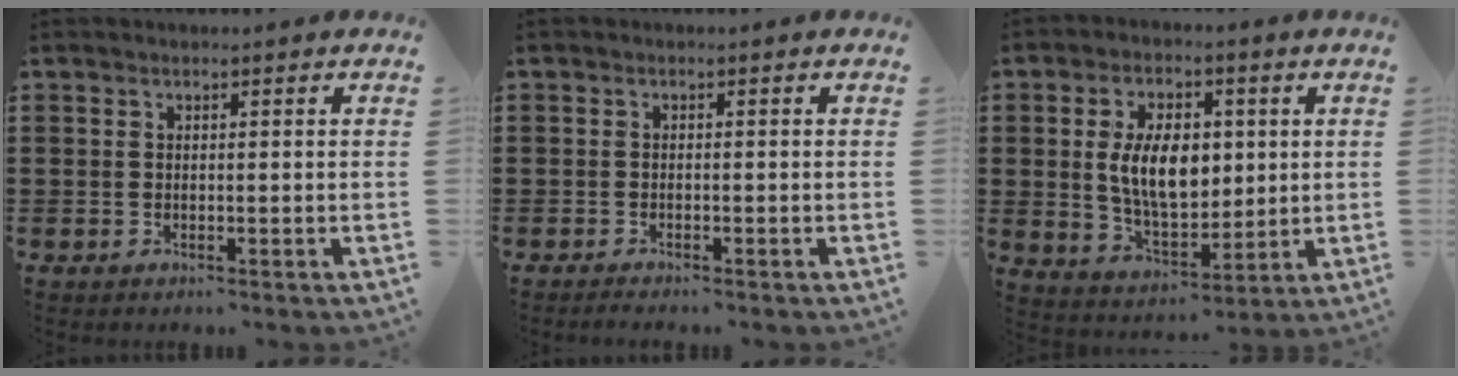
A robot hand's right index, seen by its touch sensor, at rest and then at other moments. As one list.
[{"total": 0.8, "force": [-0.8, 0.0, 0.1], "torque": [-0.005, -0.003, -0.016]}, {"total": 9.8, "force": [1.6, 5.8, 7.8], "torque": [-0.156, 0.006, 0.024]}]